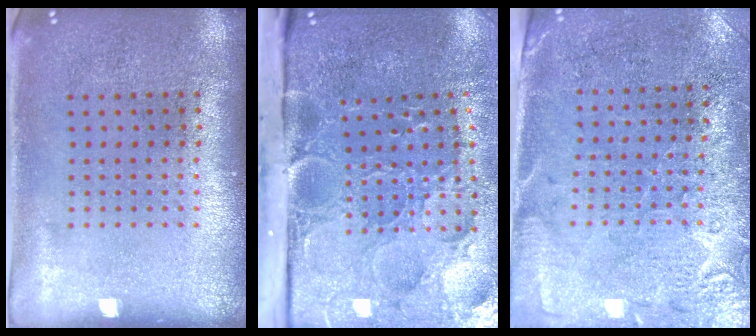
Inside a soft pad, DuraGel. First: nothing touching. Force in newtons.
{"total": 5.3, "press": 4.1, "slide": 3.3}
{"total": 2.9, "press": 2.6, "slide": 1.2}